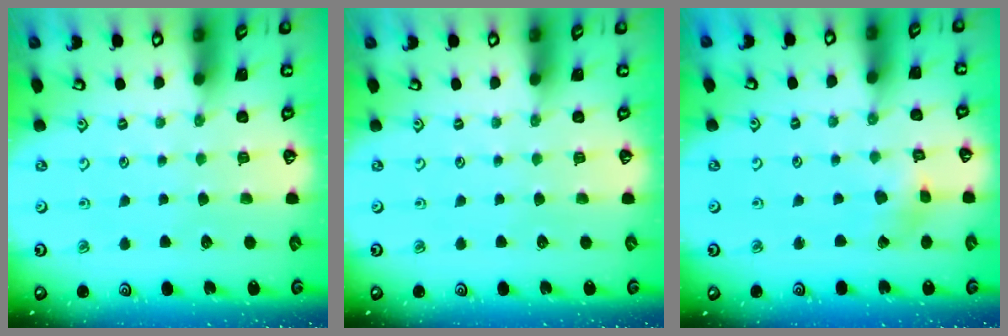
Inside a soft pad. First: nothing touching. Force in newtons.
{"total": 0.0}
{"total": 2.4, "press": 2.3, "slide": 0.4}